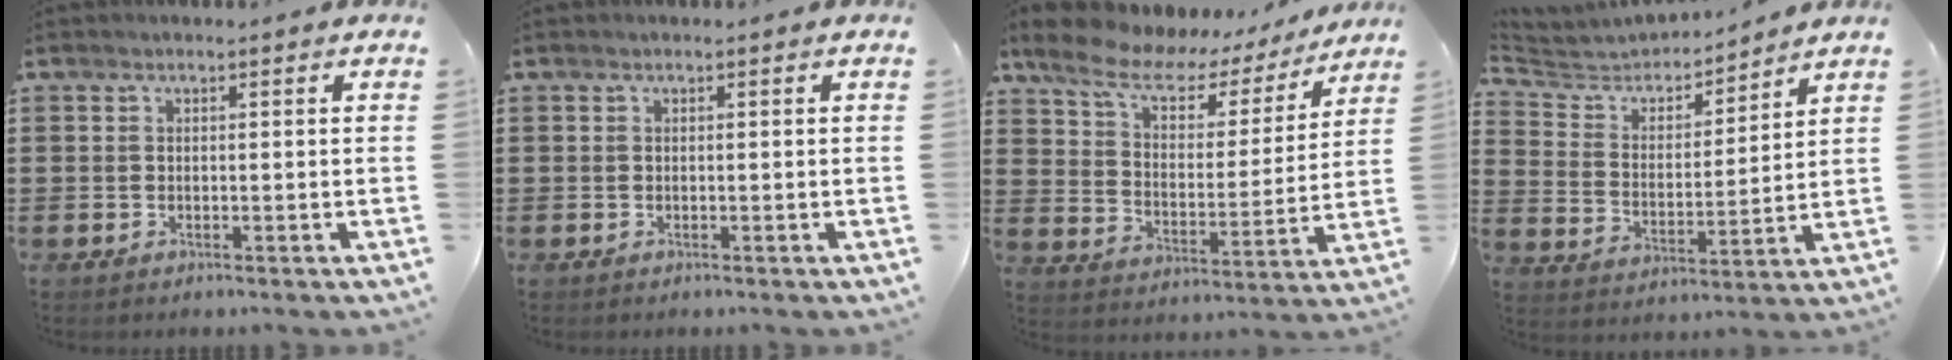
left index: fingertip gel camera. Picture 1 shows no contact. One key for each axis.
{"total": 0.0}
{"total": 8.6, "fx": 6.3, "fy": 3.4, "fz": 4.6, "tx": -0.112, "ty": -0.030, "tz": 0.105}
{"total": 4.9, "fx": 4.6, "fy": 1.6, "fz": 0.7, "tx": -0.046, "ty": -0.034, "tz": 0.073}